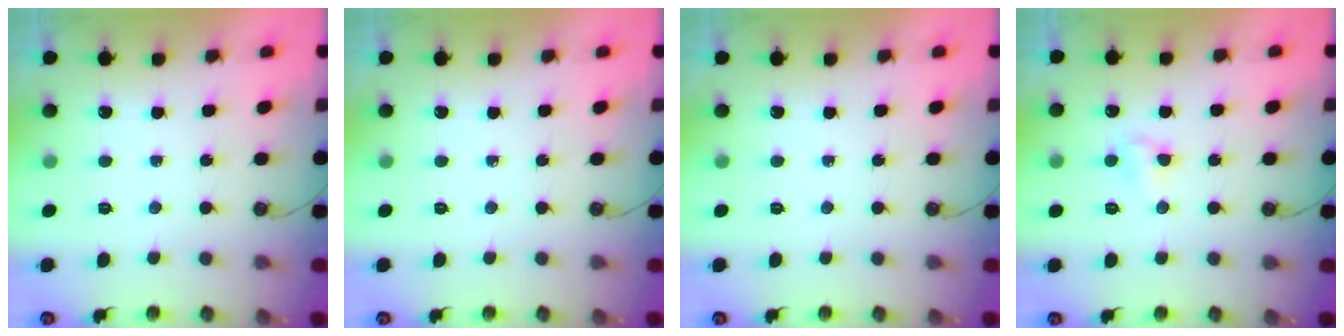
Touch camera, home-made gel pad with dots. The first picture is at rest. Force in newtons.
{"total": 0.0}
{"total": 0.0}
{"total": 3.6, "press": 3.5, "slide": 0.6}